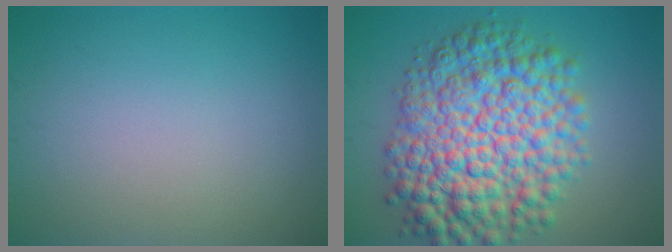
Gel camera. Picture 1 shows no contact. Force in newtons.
{"total": 11.6, "press": 11.6, "slide": 0.2}